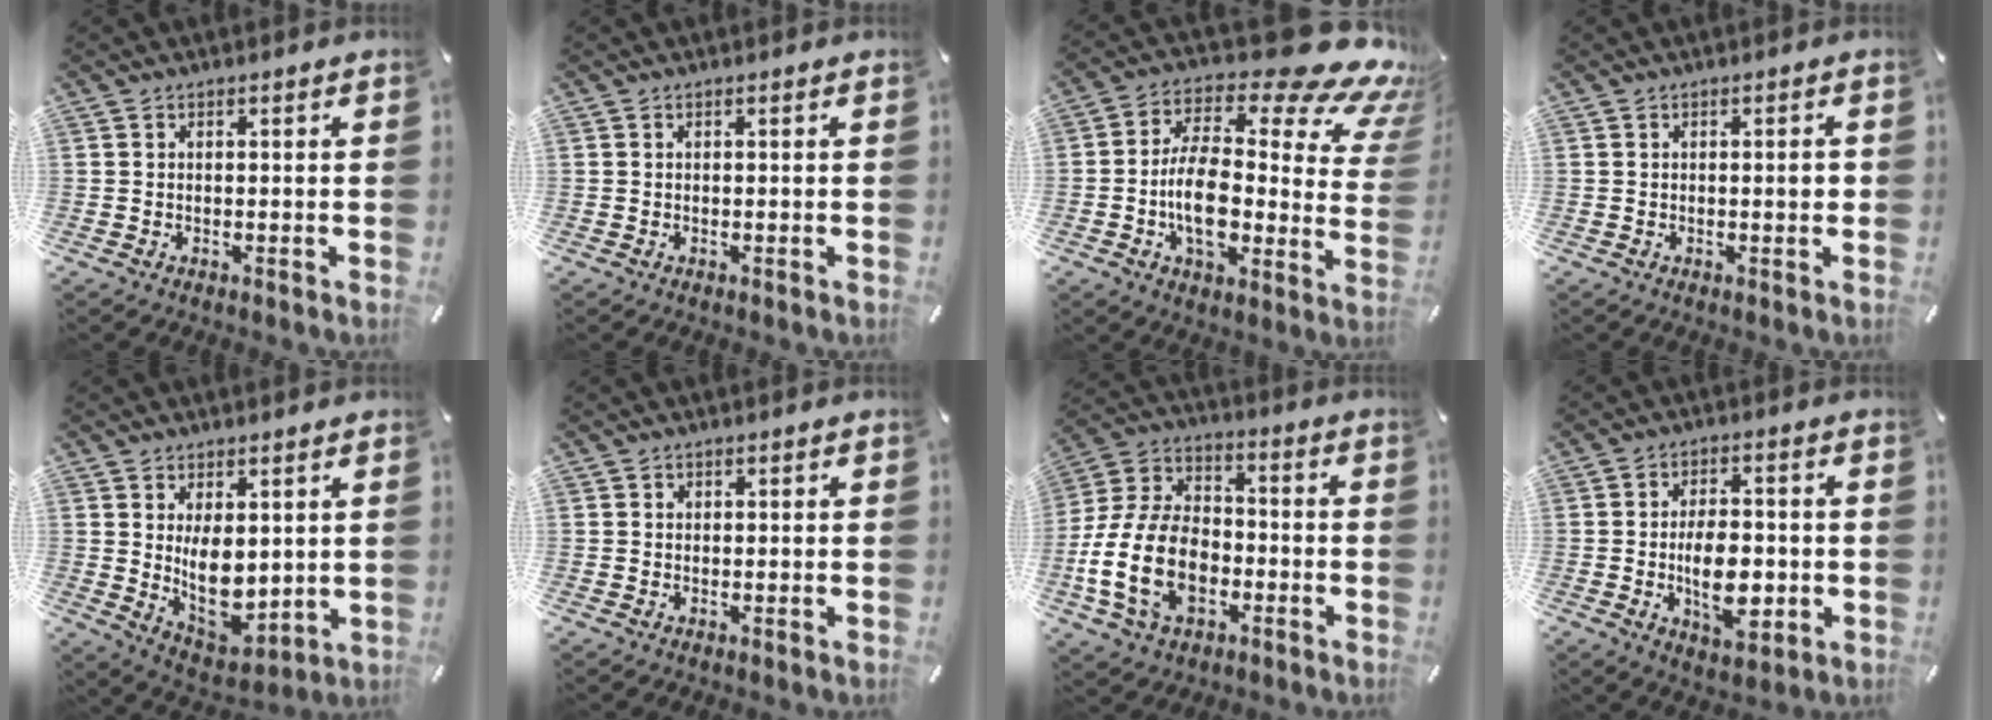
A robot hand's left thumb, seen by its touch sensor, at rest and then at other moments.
{"total": 0.0}
{"total": 20.5, "force": [4.9, 10.9, 16.7], "torque": [-0.275, -0.060, 0.078]}
{"total": 1.9, "force": [0.0, 0.5, 1.8], "torque": [-0.024, -0.001, -0.003]}
{"total": 10.7, "force": [1.6, 7.4, 7.6], "torque": [-0.102, -0.023, 0.033]}
{"total": 0.7, "force": [0.2, 0.6, 0.1], "torque": [-0.001, 0.004, 0.003]}
{"total": 18.4, "force": [-5.4, 12.4, 12.4], "torque": [-0.275, 0.027, -0.095]}
{"total": 11.4, "force": [-2.2, 6.6, 9.0], "torque": [-0.147, -0.007, -0.040]}